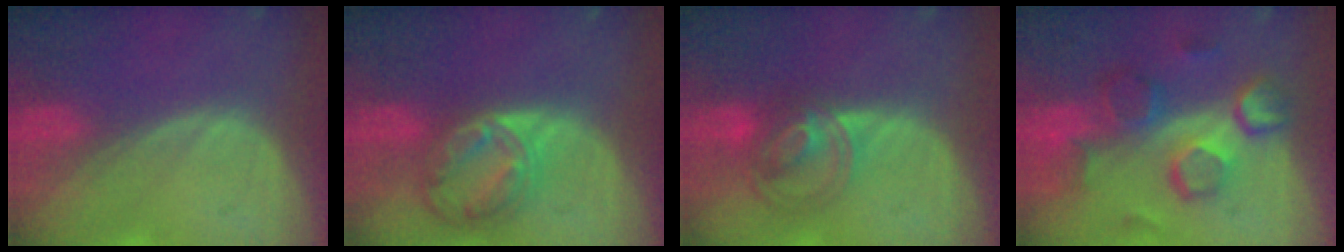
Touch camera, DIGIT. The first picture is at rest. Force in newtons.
{"total": 8.5, "press": 7.2, "slide": 4.5}
{"total": 7.5, "press": 6.2, "slide": 4.1}
{"total": 10.6, "press": 9.2, "slide": 5.2}